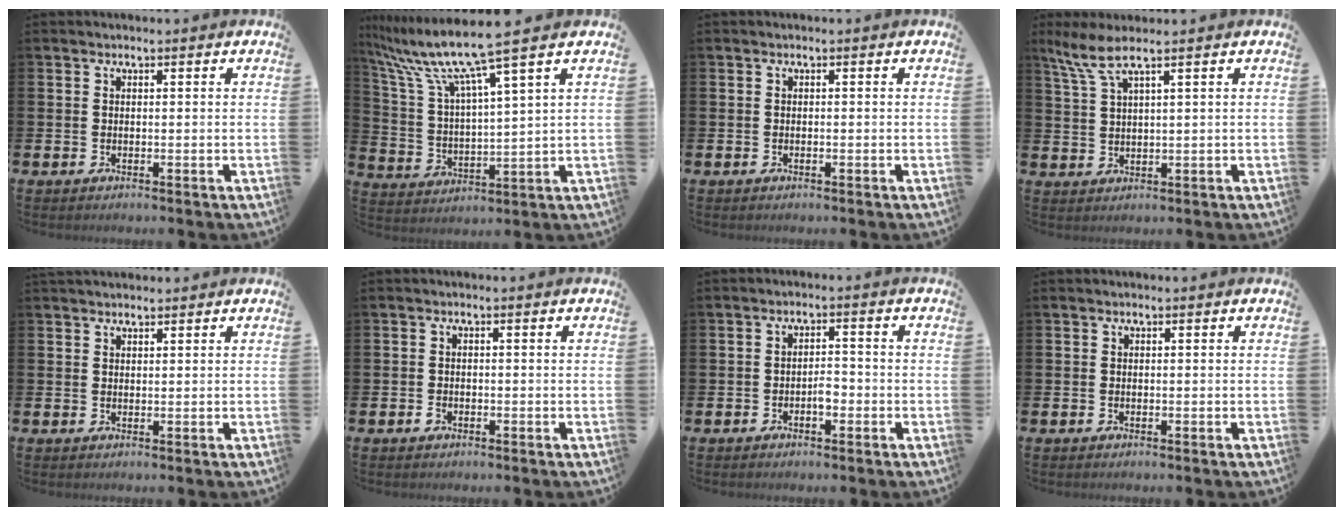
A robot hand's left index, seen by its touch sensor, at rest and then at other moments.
{"total": 9.8, "force": [8.0, 0.2, 5.6], "torque": [-0.143, -0.042, 0.133]}
{"total": 0.0}
{"total": 4.7, "force": [3.3, 0.4, 3.3], "torque": [-0.076, -0.002, 0.059]}
{"total": 1.7, "force": [1.6, 0.5, 0.2], "torque": [0.006, -0.002, 0.027]}
{"total": 0.9, "force": [-0.5, 0.7, 0.4], "torque": [-0.012, 0.004, -0.010]}
{"total": 2.0, "force": [-0.9, 0.9, 1.6], "torque": [-0.034, 0.008, -0.017]}
{"total": 0.0}